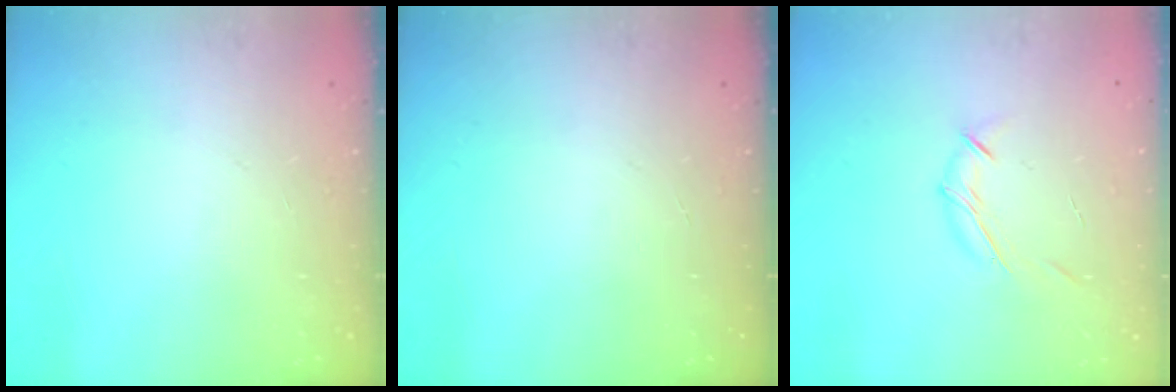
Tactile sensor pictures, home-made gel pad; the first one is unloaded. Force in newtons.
{"total": 0.0}
{"total": 6.4, "press": 6.3, "slide": 0.9}